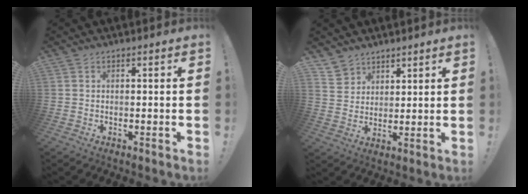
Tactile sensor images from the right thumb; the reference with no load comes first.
{"total": 6.4, "force": [5.3, 3.6, 0.4], "torque": [-0.017, -0.040, 0.104]}